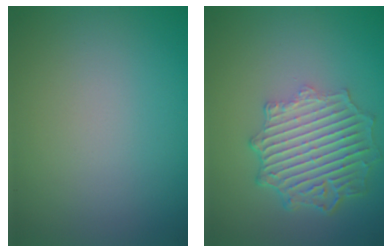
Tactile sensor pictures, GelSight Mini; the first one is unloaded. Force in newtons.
{"total": 6.3, "press": 4.8, "slide": 4.1}